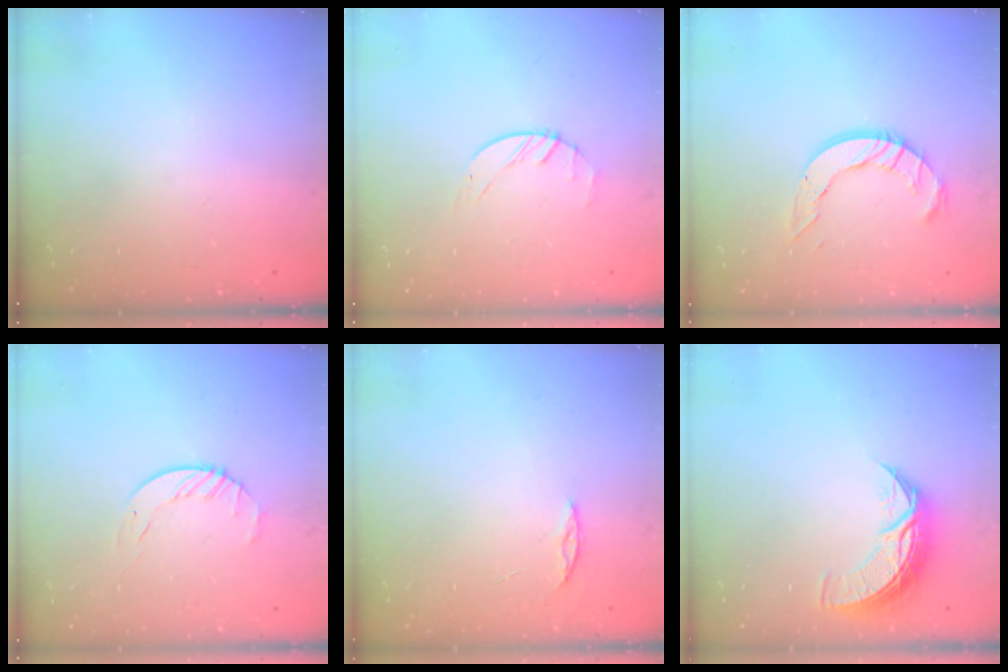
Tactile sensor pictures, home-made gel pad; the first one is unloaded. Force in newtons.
{"total": 1.4, "press": 1.3, "slide": 0.2}
{"total": 9.7, "press": 9.6, "slide": 0.9}
{"total": 3.5, "press": 3.4, "slide": 0.4}
{"total": 2.4, "press": 2.4, "slide": 0.2}
{"total": 8.2, "press": 8.2, "slide": 0.0}